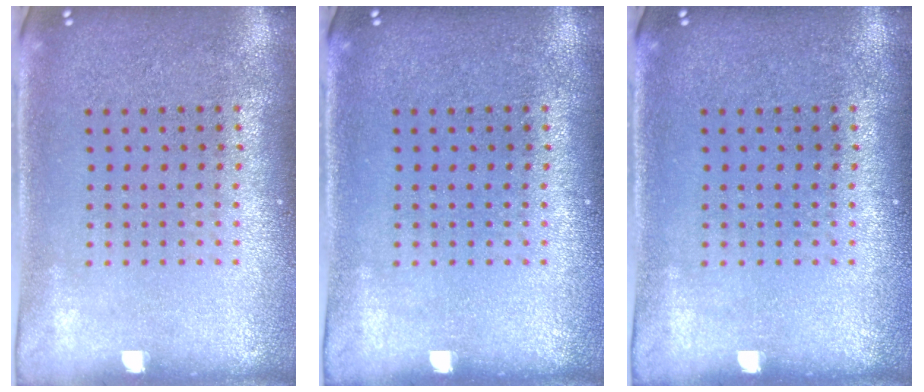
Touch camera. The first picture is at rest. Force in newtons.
{"total": 0.0}
{"total": 0.0}